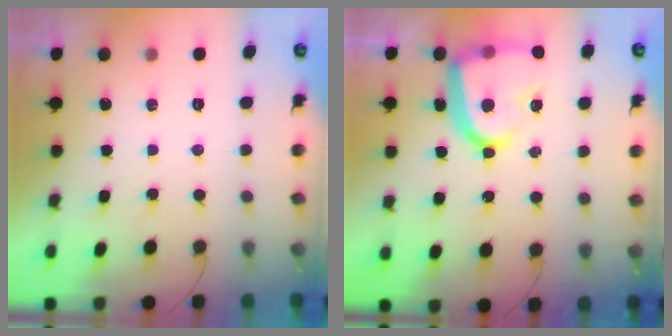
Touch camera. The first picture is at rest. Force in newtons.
{"total": 18.8, "press": 18.7, "slide": 1.9}